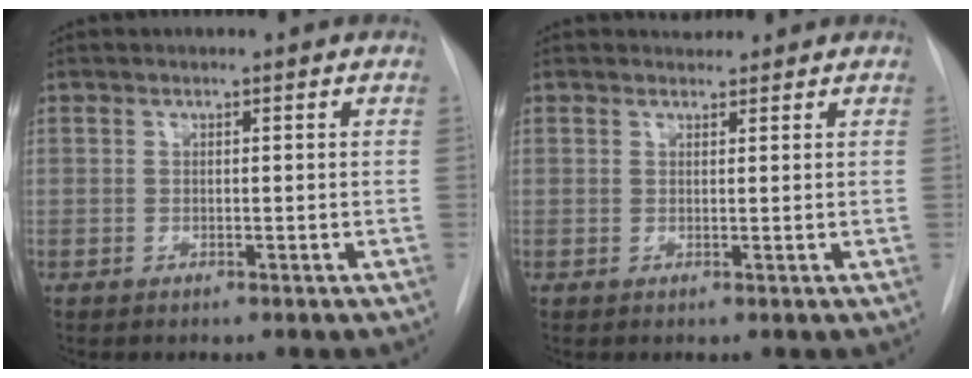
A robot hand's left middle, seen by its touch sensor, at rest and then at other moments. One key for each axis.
{"total": 1.3, "fx": 1.2, "fy": 0.5, "fz": -0.1, "tx": -0.002, "ty": 0.005, "tz": 0.018}